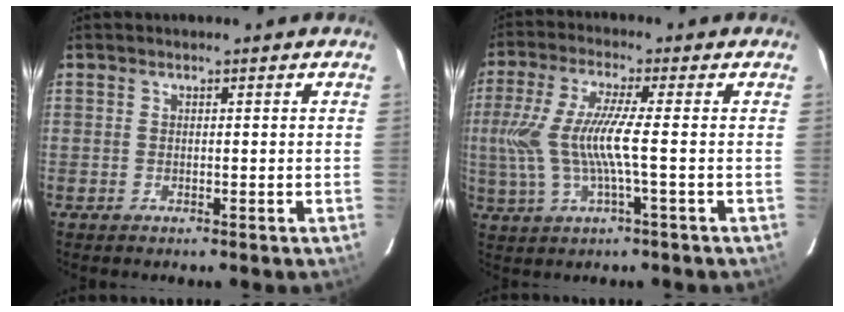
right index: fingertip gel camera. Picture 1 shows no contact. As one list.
[{"total": 10.0, "force": [-1.0, 0.7, 9.9], "torque": [-0.207, -0.004, -0.013]}]